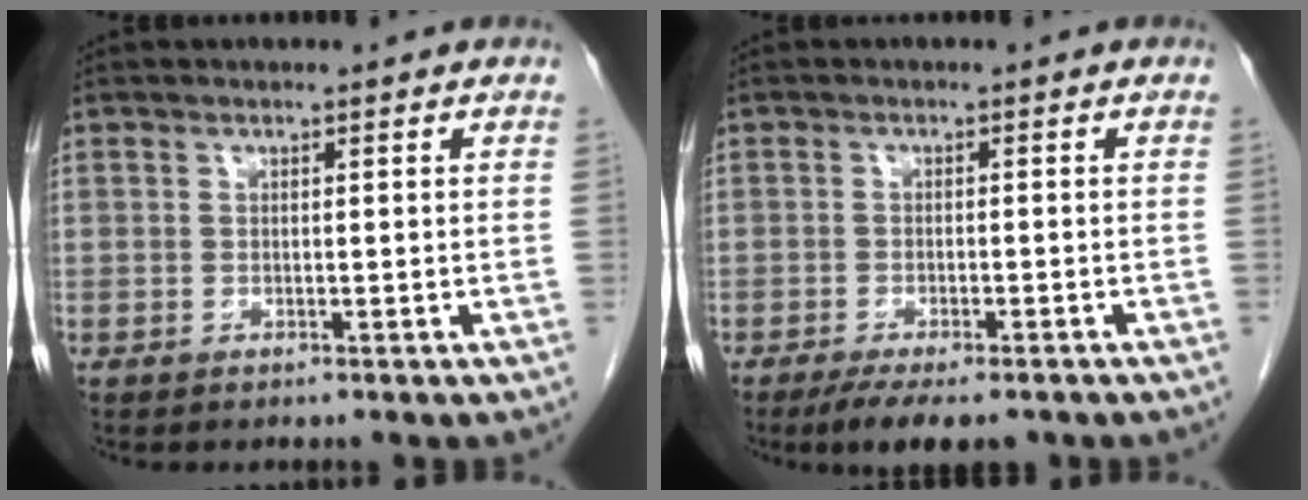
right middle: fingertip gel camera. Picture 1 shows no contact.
{"total": 7.9, "force": [-6.0, 2.1, 4.7], "torque": [-0.064, -0.012, -0.089]}